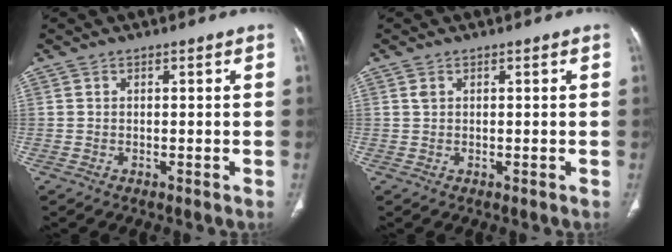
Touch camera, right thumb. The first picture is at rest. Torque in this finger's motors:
{"motor_torque": [-0.32, 0.03, 0.41, 0.33, -0.03]}